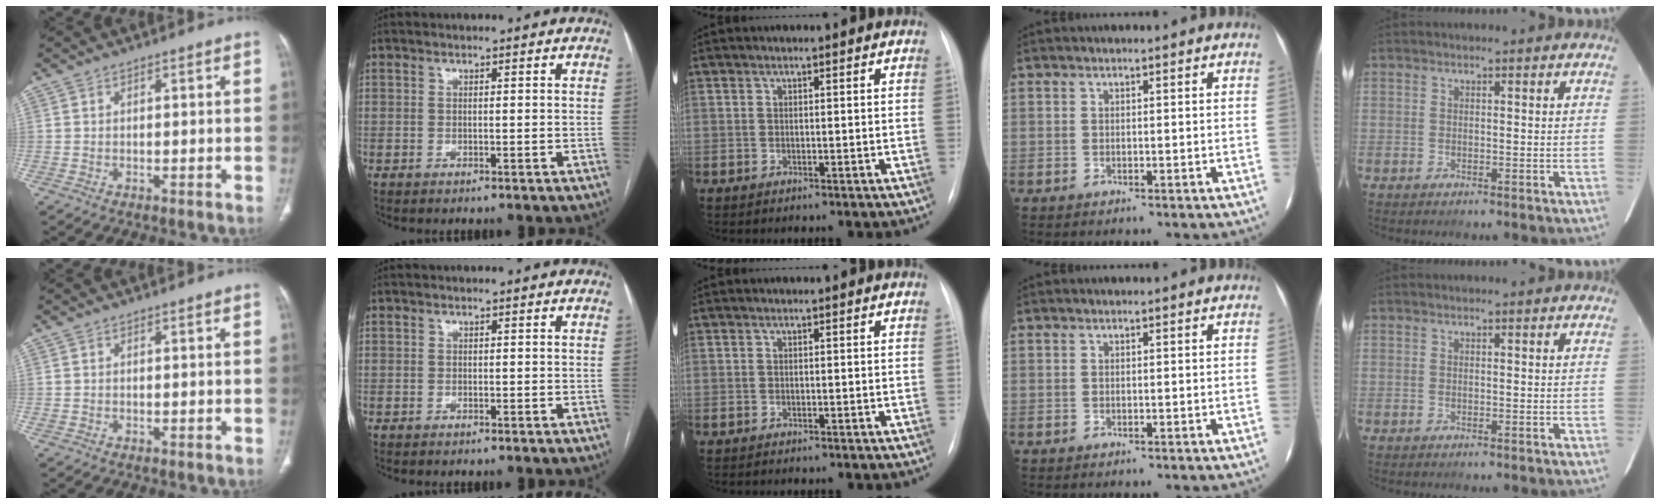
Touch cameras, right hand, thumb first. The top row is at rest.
{}